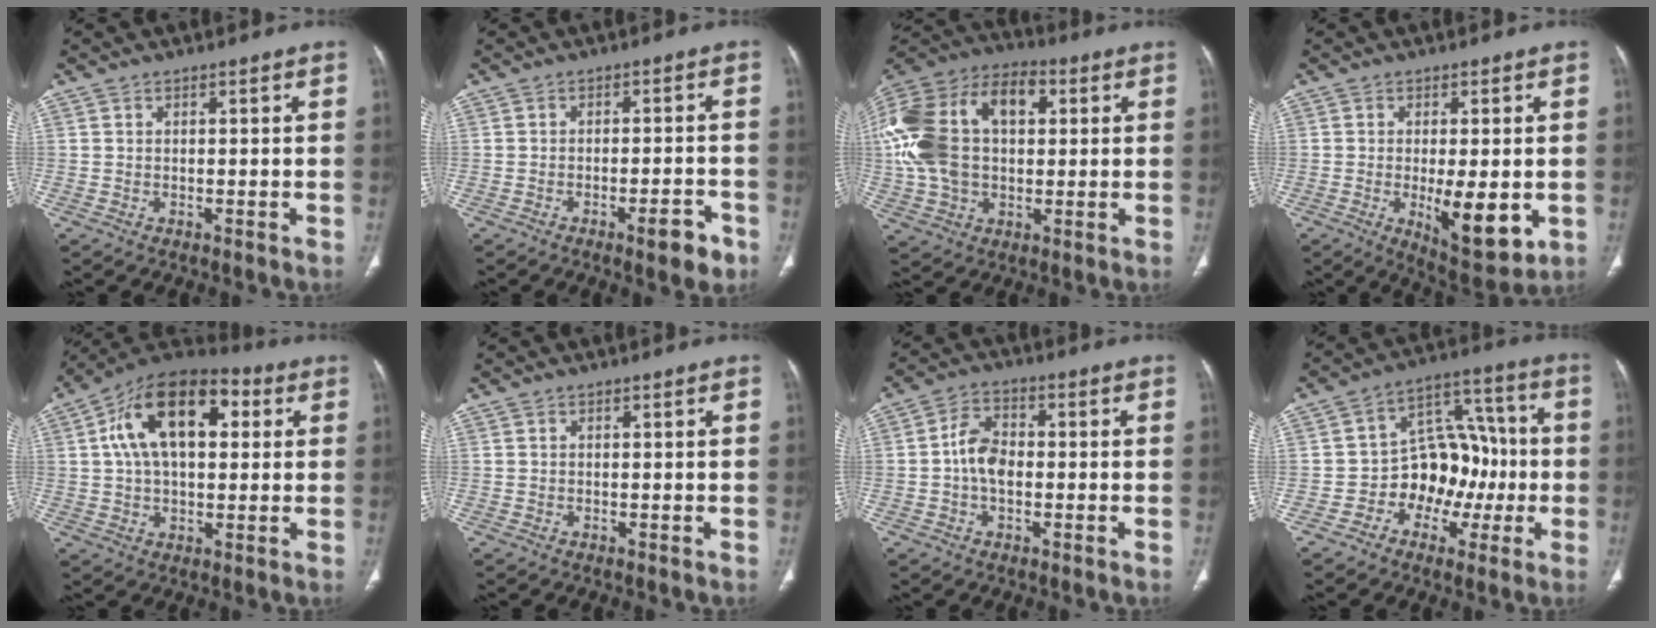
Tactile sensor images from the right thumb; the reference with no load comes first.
{"total": 5.6, "force": [-3.3, 1.6, 4.2], "torque": [-0.045, 0.018, -0.042]}
{"total": 25.9, "force": [4.4, 16.6, 19.3], "torque": [-0.415, 0.042, 0.078]}
{"total": 11.7, "force": [-2.3, 4.3, 10.6], "torque": [-0.142, -0.026, -0.024]}
{"total": 18.1, "force": [4.4, 10.4, 14.1], "torque": [-0.212, 0.023, 0.062]}
{"total": 0.0}
{"total": 6.5, "force": [-0.6, 4.3, 4.8], "torque": [-0.076, 0.018, -0.020]}
{"total": 15.2, "force": [-3.0, 11.4, 9.5], "torque": [-0.080, 0.058, -0.045]}